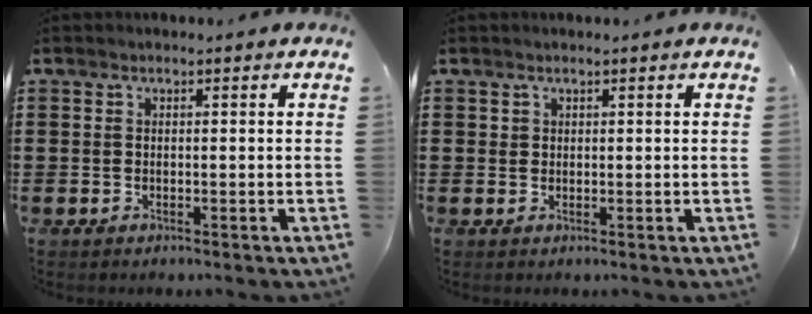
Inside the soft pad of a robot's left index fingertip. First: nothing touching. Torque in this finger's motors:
{"motor_torque": [0.10, 0.06, 0.03, -0.01]}